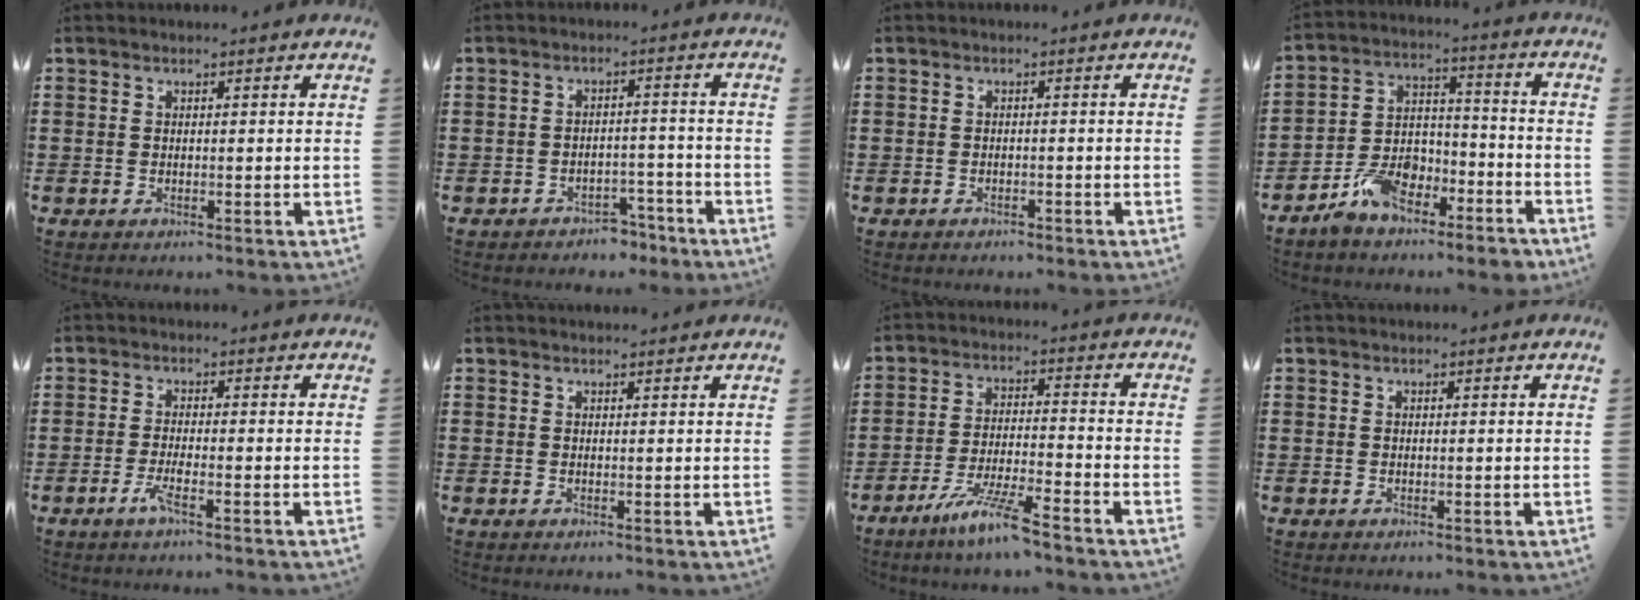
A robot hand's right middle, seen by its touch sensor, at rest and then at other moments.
{"total": 3.1, "force": [-3.0, 0.9, 0.0], "torque": [-0.008, 0.005, -0.063]}
{"total": 1.1, "force": [-0.9, 0.6, -0.1], "torque": [0.000, 0.004, -0.021]}
{"total": 7.5, "force": [-5.9, 3.6, 2.9], "torque": [-0.064, 0.022, -0.116]}
{"total": 2.7, "force": [-1.5, 0.0, 2.2], "torque": [-0.054, -0.008, -0.032]}
{"total": 0.5, "force": [0.5, 0.1, 0.1], "torque": [0.004, -0.003, 0.008]}
{"total": 7.4, "force": [-5.8, 0.1, 4.6], "torque": [-0.098, -0.011, -0.110]}
{"total": 0.0}